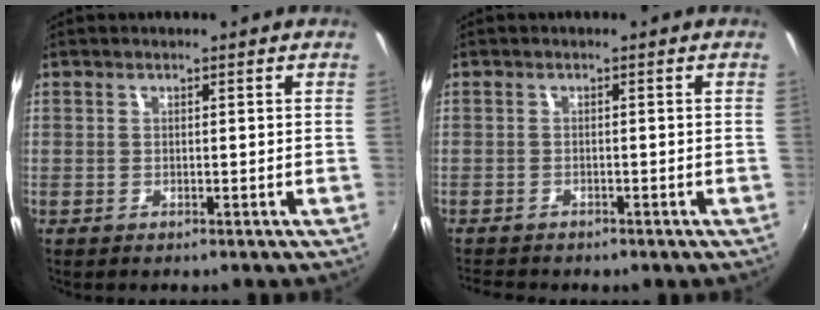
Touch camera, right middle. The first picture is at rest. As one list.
[{"total": 3.7, "force": [-3.3, 0.8, 1.3], "torque": [-0.033, -0.017, -0.054]}]